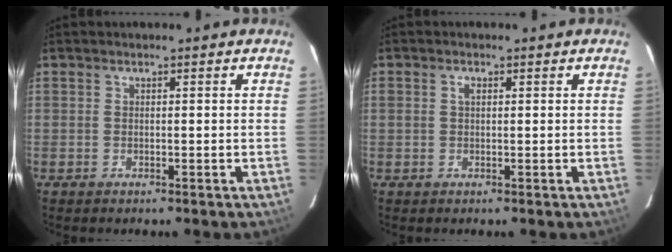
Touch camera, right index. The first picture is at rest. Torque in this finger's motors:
{"motor_torque": [0.15, -0.03, 0.07, 0.03]}